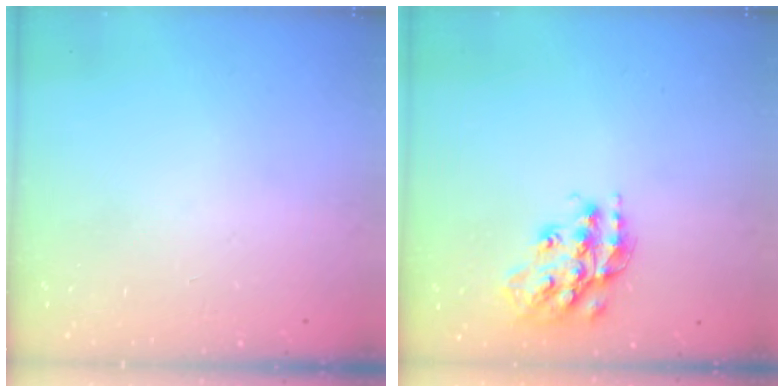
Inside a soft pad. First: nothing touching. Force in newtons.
{"total": 16.3, "press": 16.3, "slide": 0.8}